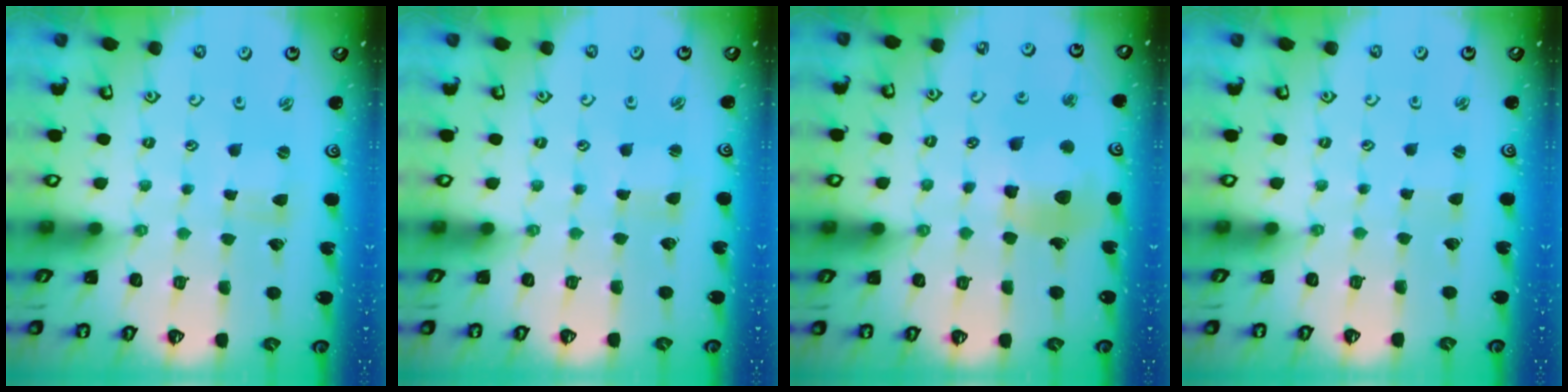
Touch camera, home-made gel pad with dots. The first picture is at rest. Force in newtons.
{"total": 0.7, "press": 0.7, "slide": 0.2}
{"total": 11.5, "press": 11.4, "slide": 1.3}
{"total": 0.6, "press": 0.6, "slide": 0.1}